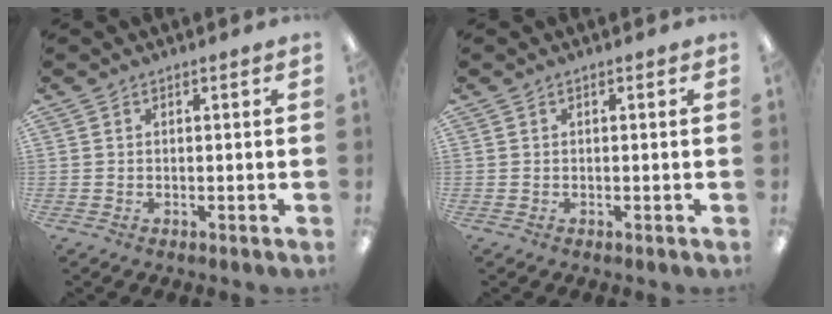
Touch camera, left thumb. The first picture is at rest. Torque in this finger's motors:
{"motor_torque": [-0.06, 0.00, -0.17, -0.04, 0.00]}